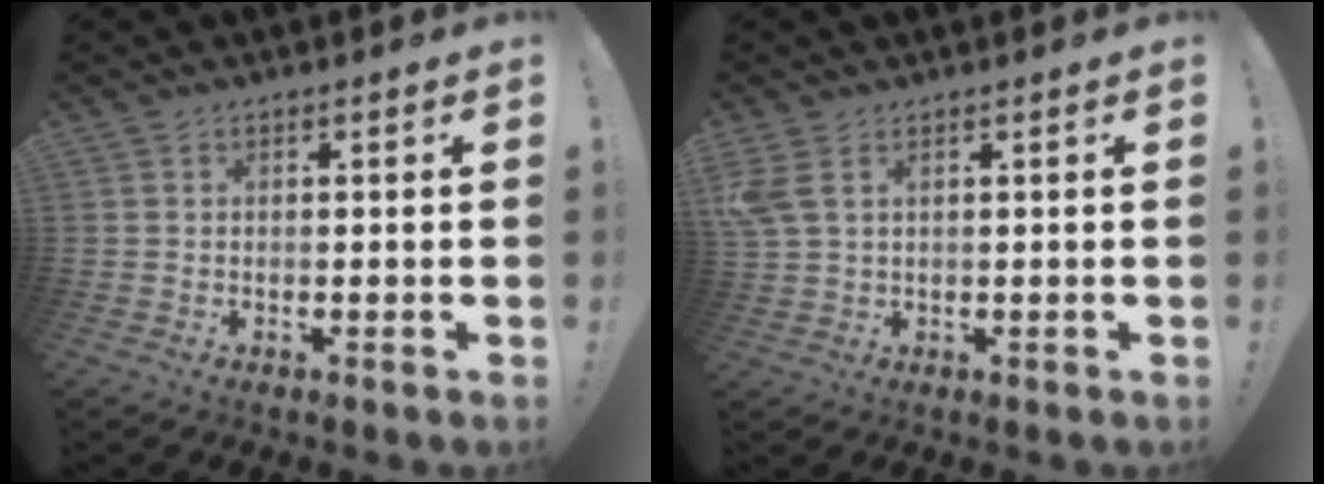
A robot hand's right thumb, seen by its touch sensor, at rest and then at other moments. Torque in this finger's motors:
{"motor_torque": [-0.19, 1.69, 2.10, 0.41, 0.27]}